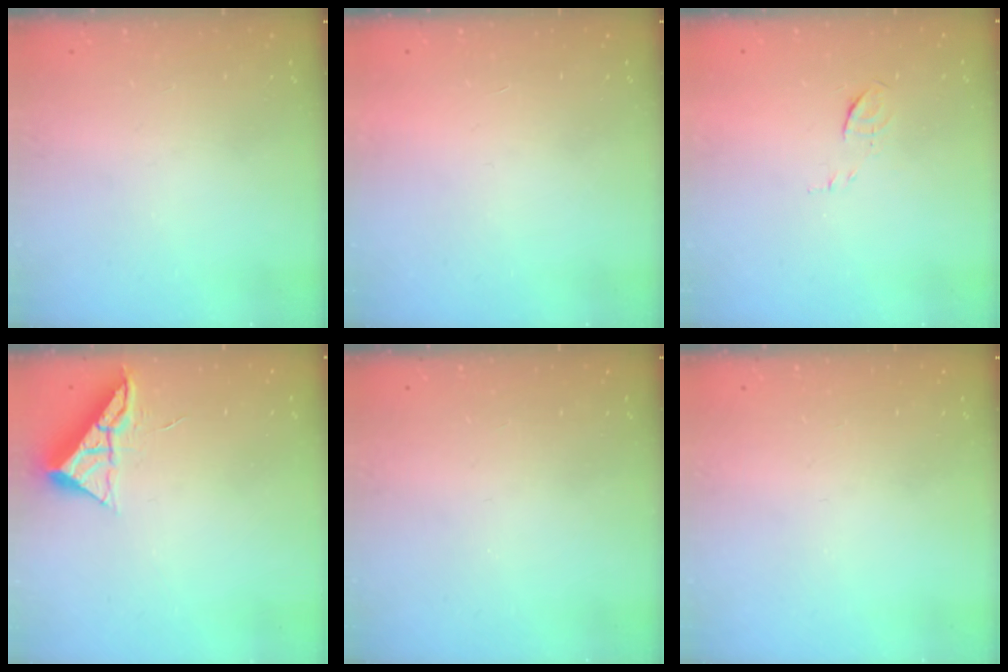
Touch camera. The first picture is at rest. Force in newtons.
{"total": 1.5, "press": 1.5, "slide": 0.1}
{"total": 5.0, "press": 4.9, "slide": 1.2}
{"total": 6.9, "press": 6.9, "slide": 0.5}
{"total": 0.0}
{"total": 0.0}